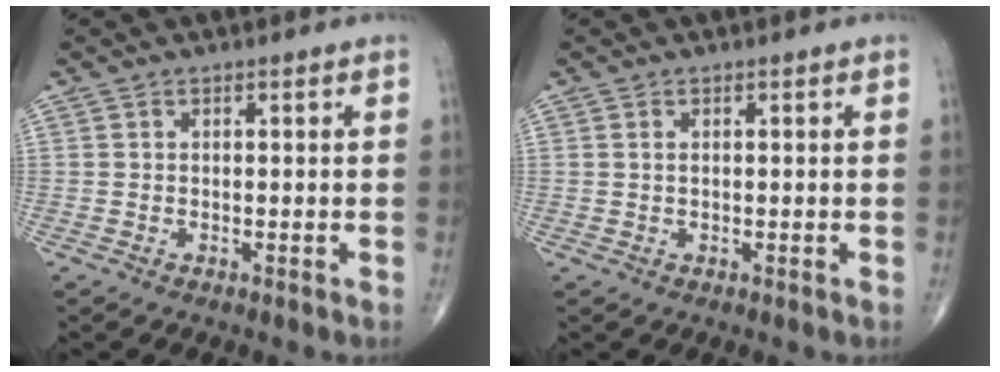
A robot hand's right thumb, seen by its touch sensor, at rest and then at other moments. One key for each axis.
{"total": 0.6, "fx": 0.1, "fy": 0.2, "fz": 0.5, "tx": -0.012, "ty": 0.002, "tz": 0.003}